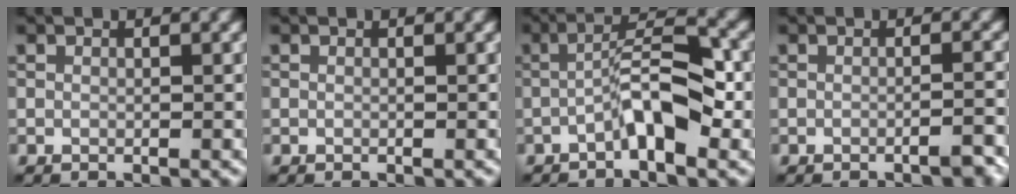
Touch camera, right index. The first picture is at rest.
{"total": 0.0}
{"total": 5.2, "force": [-1.8, 1.4, 4.7], "torque": [-0.082, 0.016, -0.036]}
{"total": 2.2, "force": [-1.6, 0.5, 1.5], "torque": [-0.010, 0.008, -0.029]}